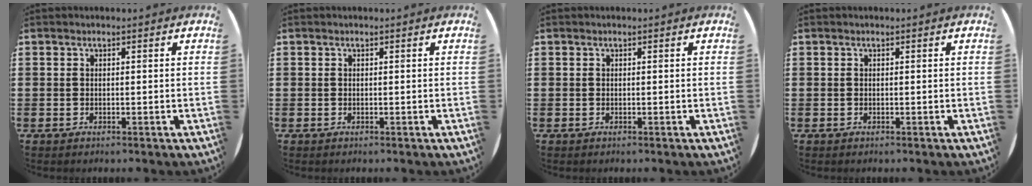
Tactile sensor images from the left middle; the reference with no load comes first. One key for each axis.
{"total": 0.0}
{"total": 0.0}
{"total": 0.0}